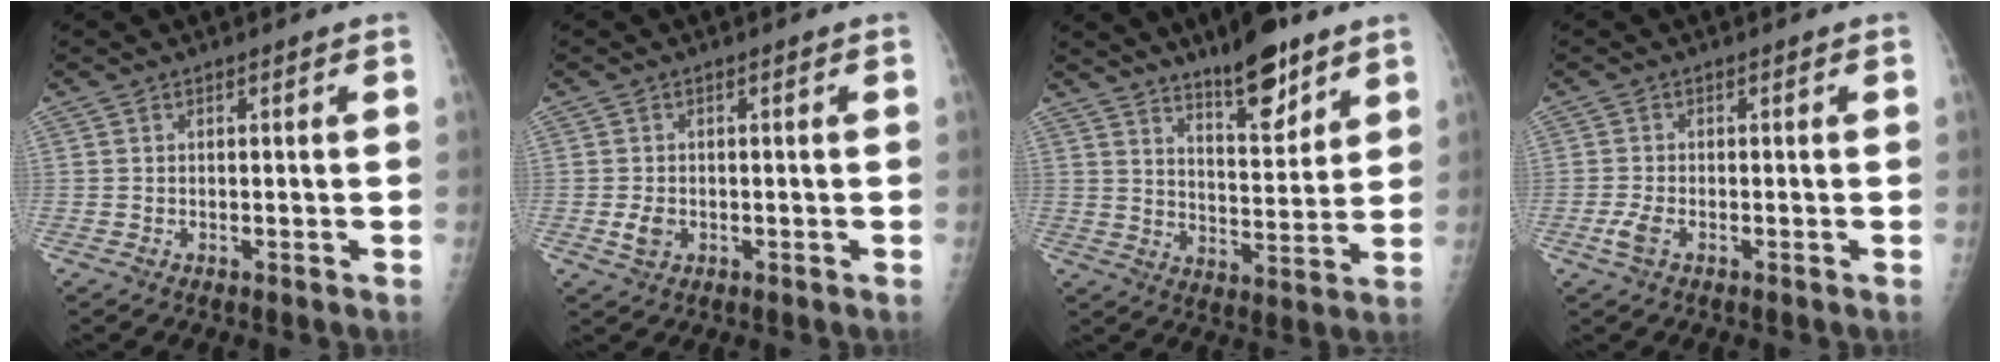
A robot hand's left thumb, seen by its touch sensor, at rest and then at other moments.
{"total": 2.5, "force": [-0.5, 1.8, 1.6], "torque": [-0.028, -0.001, -0.007]}
{"total": 11.5, "force": [8.1, 3.5, 7.3], "torque": [-0.091, -0.059, 0.133]}
{"total": 2.5, "force": [-1.1, 1.2, 1.9], "torque": [-0.050, -0.002, -0.025]}